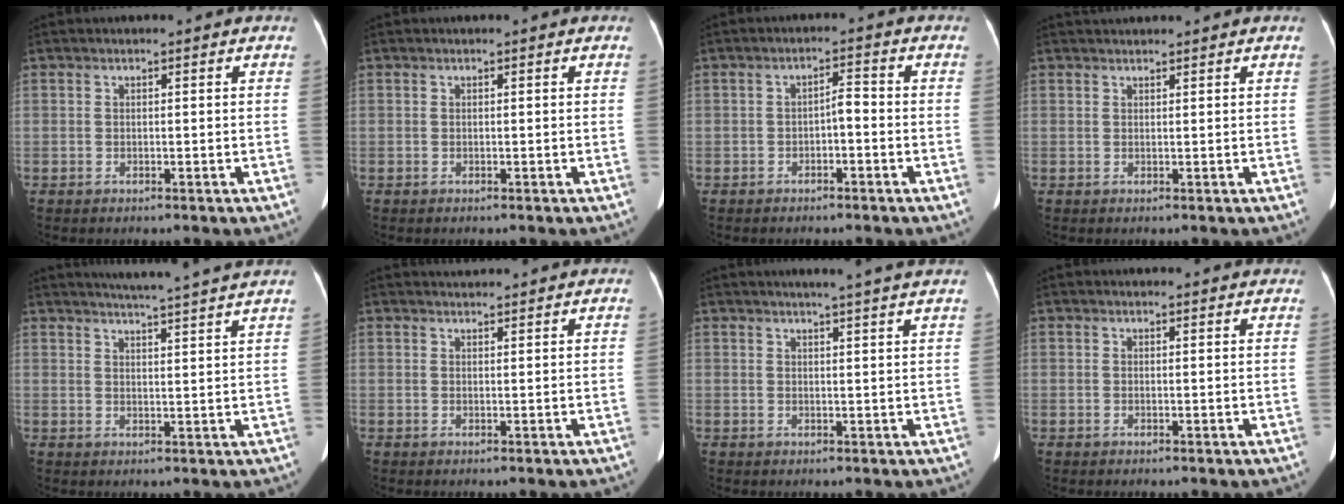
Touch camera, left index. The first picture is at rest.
{"total": 0.0}
{"total": 2.4, "force": [-0.9, 0.8, 2.1], "torque": [-0.032, 0.011, -0.016]}
{"total": 2.1, "force": [2.1, 0.0, 0.4], "torque": [-0.005, 0.028, 0.038]}
{"total": 12.6, "force": [11.5, -1.1, 5.1], "torque": [-0.080, -0.008, 0.136]}
{"total": 3.1, "force": [3.1, 0.0, 0.4], "torque": [-0.010, 0.022, 0.043]}
{"total": 7.5, "force": [6.5, -0.8, 3.7], "torque": [-0.046, 0.009, 0.063]}
{"total": 4.0, "force": [3.9, 0.7, 0.7], "torque": [-0.008, 0.010, 0.034]}